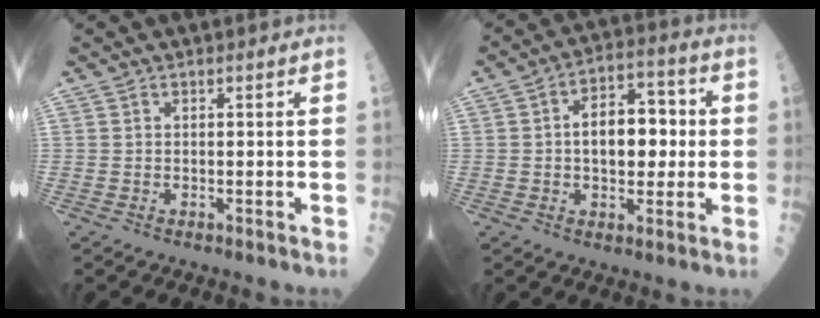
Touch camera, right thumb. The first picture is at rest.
{"total": 12.0, "force": [0.4, 7.1, 9.7], "torque": [-0.114, 0.024, 0.003]}